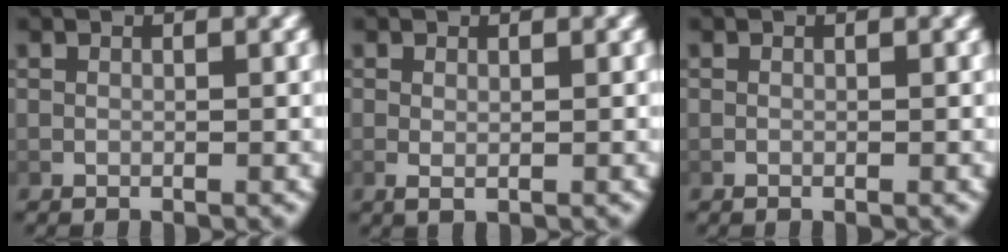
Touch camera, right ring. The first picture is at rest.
{"total": 0.7, "force": [0.2, 0.1, 0.6], "torque": [-0.014, -0.010, 0.009]}
{"total": 0.0}